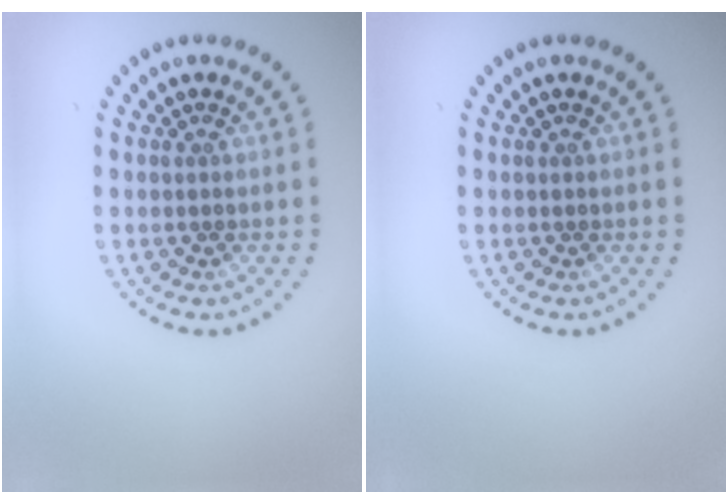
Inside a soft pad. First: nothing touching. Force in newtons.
{"total": 0.0}